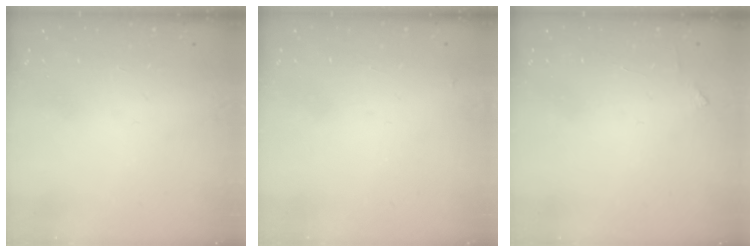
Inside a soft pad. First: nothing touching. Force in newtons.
{"total": 2.8, "press": 2.8, "slide": 0.4}
{"total": 2.6, "press": 2.6, "slide": 0.2}